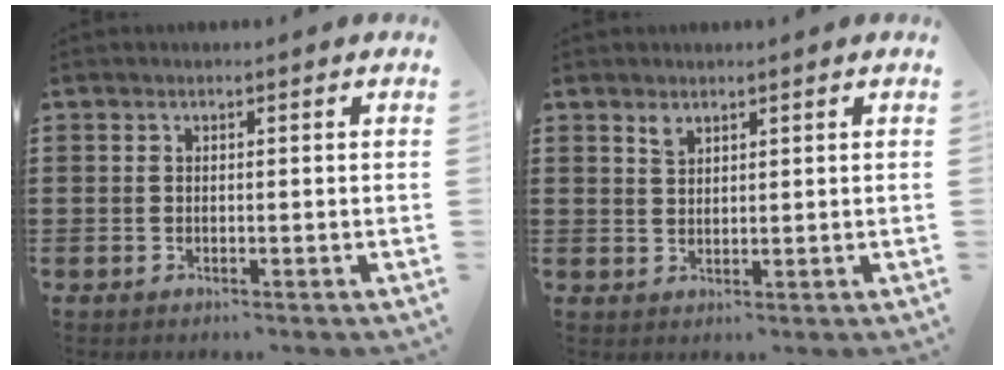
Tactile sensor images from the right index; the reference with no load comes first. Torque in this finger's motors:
{"motor_torque": [0.08, -0.07, 0.07, 0.03]}